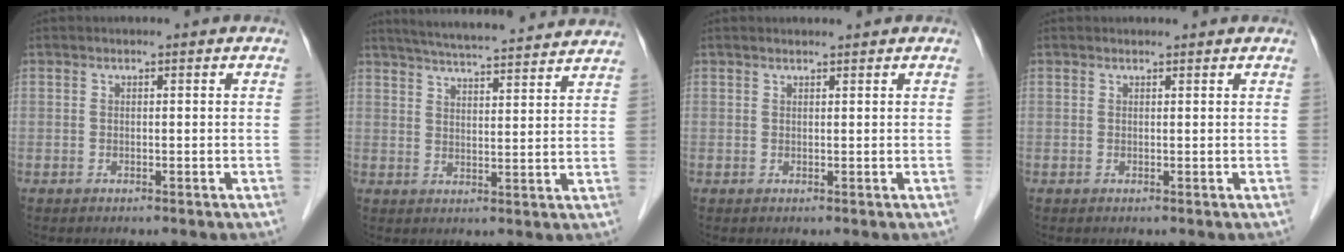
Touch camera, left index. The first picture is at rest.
{"total": 18.7, "force": [17.3, 1.1, 7.0], "torque": [-0.111, 0.017, 0.230]}
{"total": 0.8, "force": [0.8, 0.0, 0.2], "torque": [-0.006, 0.005, 0.016]}
{"total": 1.1, "force": [1.1, 0.2, 0.1], "torque": [-0.011, 0.005, 0.013]}